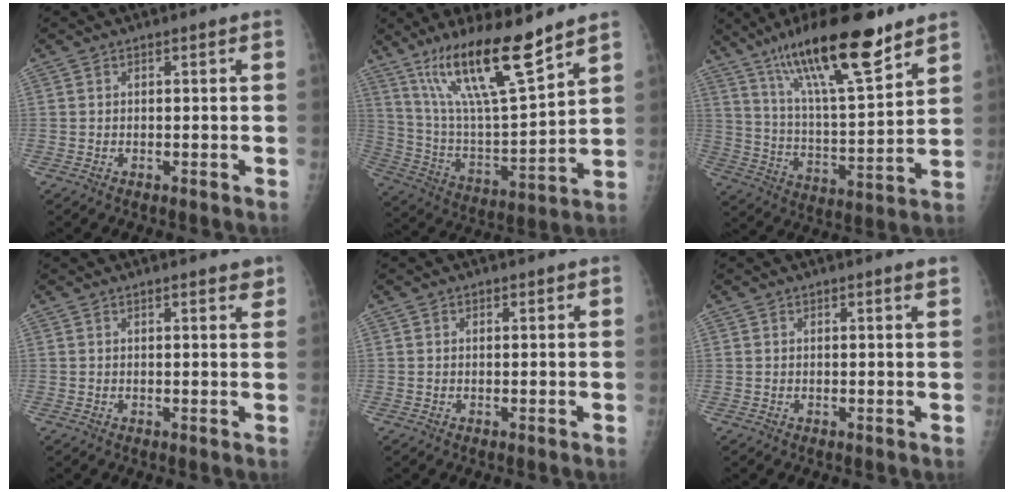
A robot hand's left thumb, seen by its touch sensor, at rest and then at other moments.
{"total": 18.9, "force": [13.1, 3.1, 13.3], "torque": [-0.223, -0.067, 0.247]}
{"total": 21.2, "force": [14.2, 4.8, 15.0], "torque": [-0.240, -0.060, 0.248]}
{"total": 3.2, "force": [2.5, 0.8, 1.8], "torque": [-0.008, -0.009, 0.031]}
{"total": 0.9, "force": [0.6, 0.7, 0.1], "torque": [0.012, -0.003, 0.005]}
{"total": 1.2, "force": [1.1, 0.1, 0.6], "torque": [-0.001, -0.006, 0.014]}